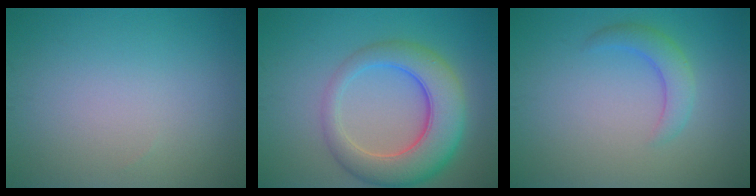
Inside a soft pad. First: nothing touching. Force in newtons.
{"total": 7.8, "press": 7.8, "slide": 0.4}
{"total": 2.5, "press": 2.5, "slide": 0.2}